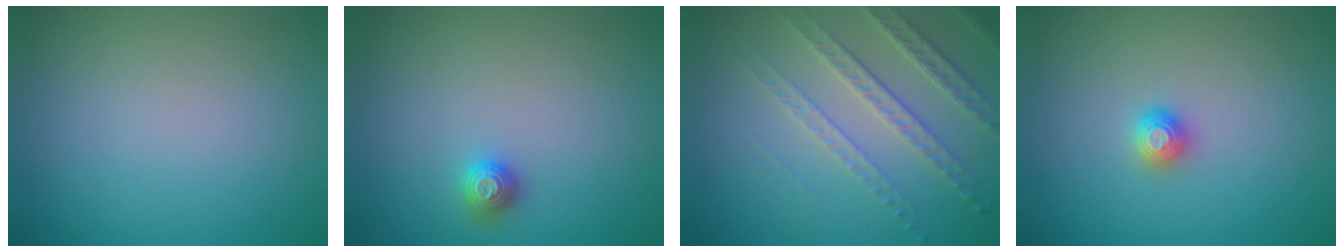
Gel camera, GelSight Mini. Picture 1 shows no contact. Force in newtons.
{"total": 1.2, "press": 1.1, "slide": 0.2}
{"total": 3.6, "press": 3.4, "slide": 1.3}
{"total": 1.2, "press": 1.2, "slide": 0.1}